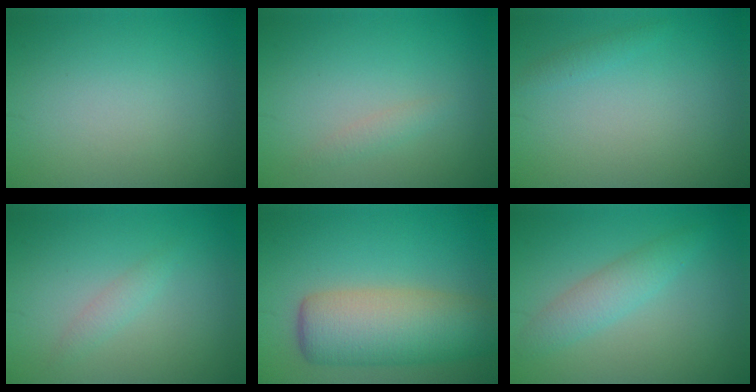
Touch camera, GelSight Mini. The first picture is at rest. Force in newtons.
{"total": 0.9, "press": 0.9, "slide": 0.1}
{"total": 0.8, "press": 0.8, "slide": 0.2}
{"total": 1.2, "press": 1.2, "slide": 0.1}
{"total": 8.1, "press": 8.1, "slide": 0.4}
{"total": 2.7, "press": 2.7, "slide": 0.1}